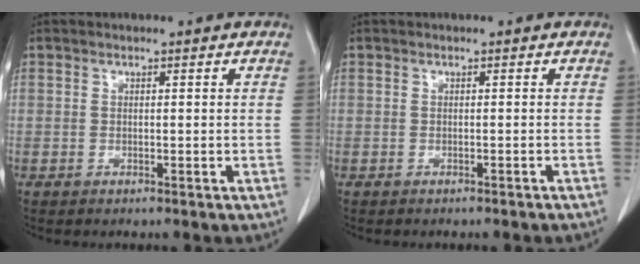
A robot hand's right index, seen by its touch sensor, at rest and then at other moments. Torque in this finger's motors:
{"motor_torque": [0.07, 0.01, -0.02, 0.00]}